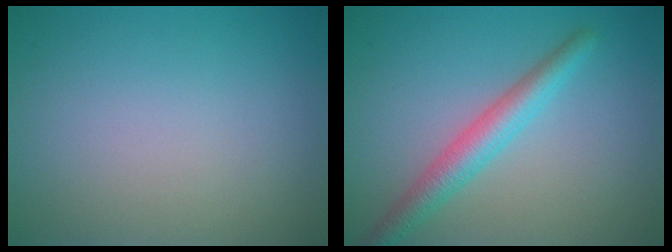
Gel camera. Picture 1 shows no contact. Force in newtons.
{"total": 3.5, "press": 3.5, "slide": 0.2}